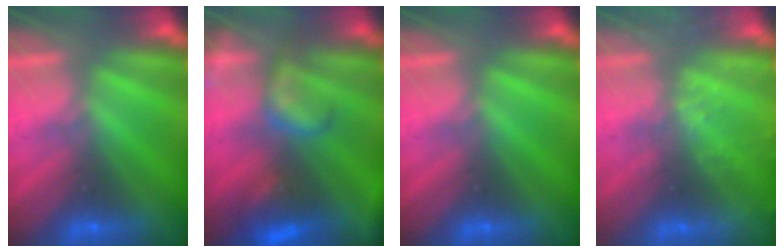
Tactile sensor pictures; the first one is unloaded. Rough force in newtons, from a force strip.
{"total": 5.5}
{"total": 0.0}
{"total": 2.5}